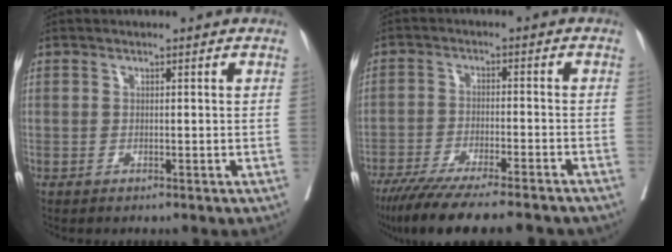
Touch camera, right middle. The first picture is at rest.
{"total": 17.2, "force": [-14.6, 1.4, 9.0], "torque": [-0.138, -0.045, -0.219]}